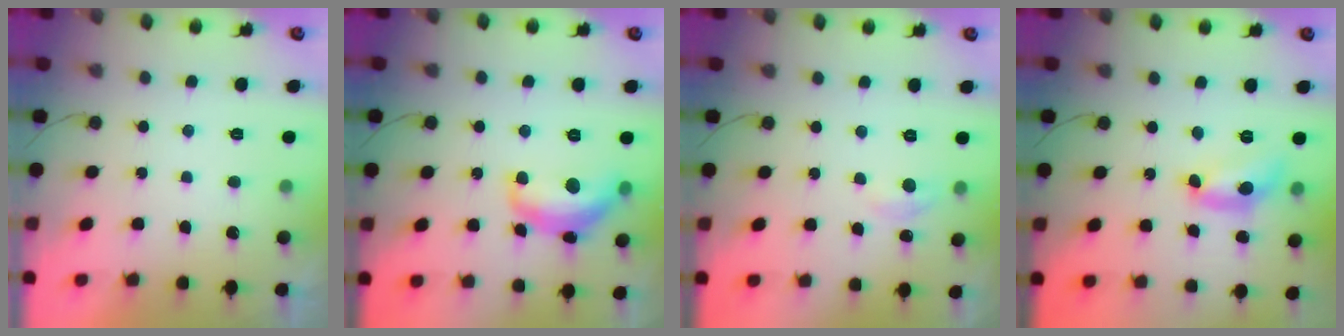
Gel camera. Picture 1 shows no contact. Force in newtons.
{"total": 14.5, "press": 14.4, "slide": 1.1}
{"total": 3.9, "press": 3.8, "slide": 0.5}
{"total": 12.2, "press": 12.1, "slide": 0.8}